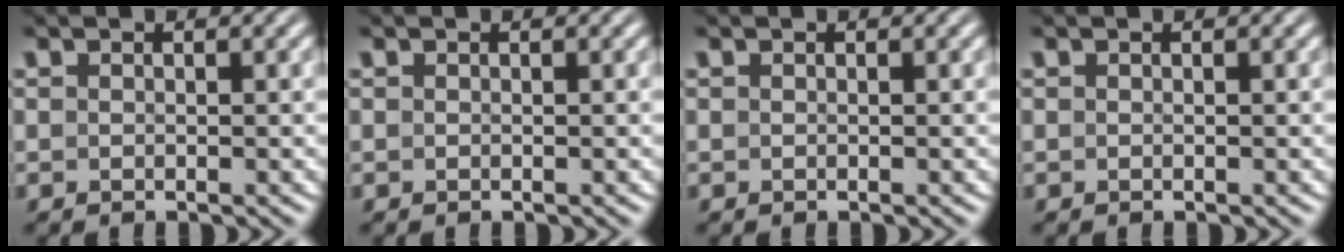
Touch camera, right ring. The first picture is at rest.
{"total": 0.0}
{"total": 0.0}
{"total": 0.0}